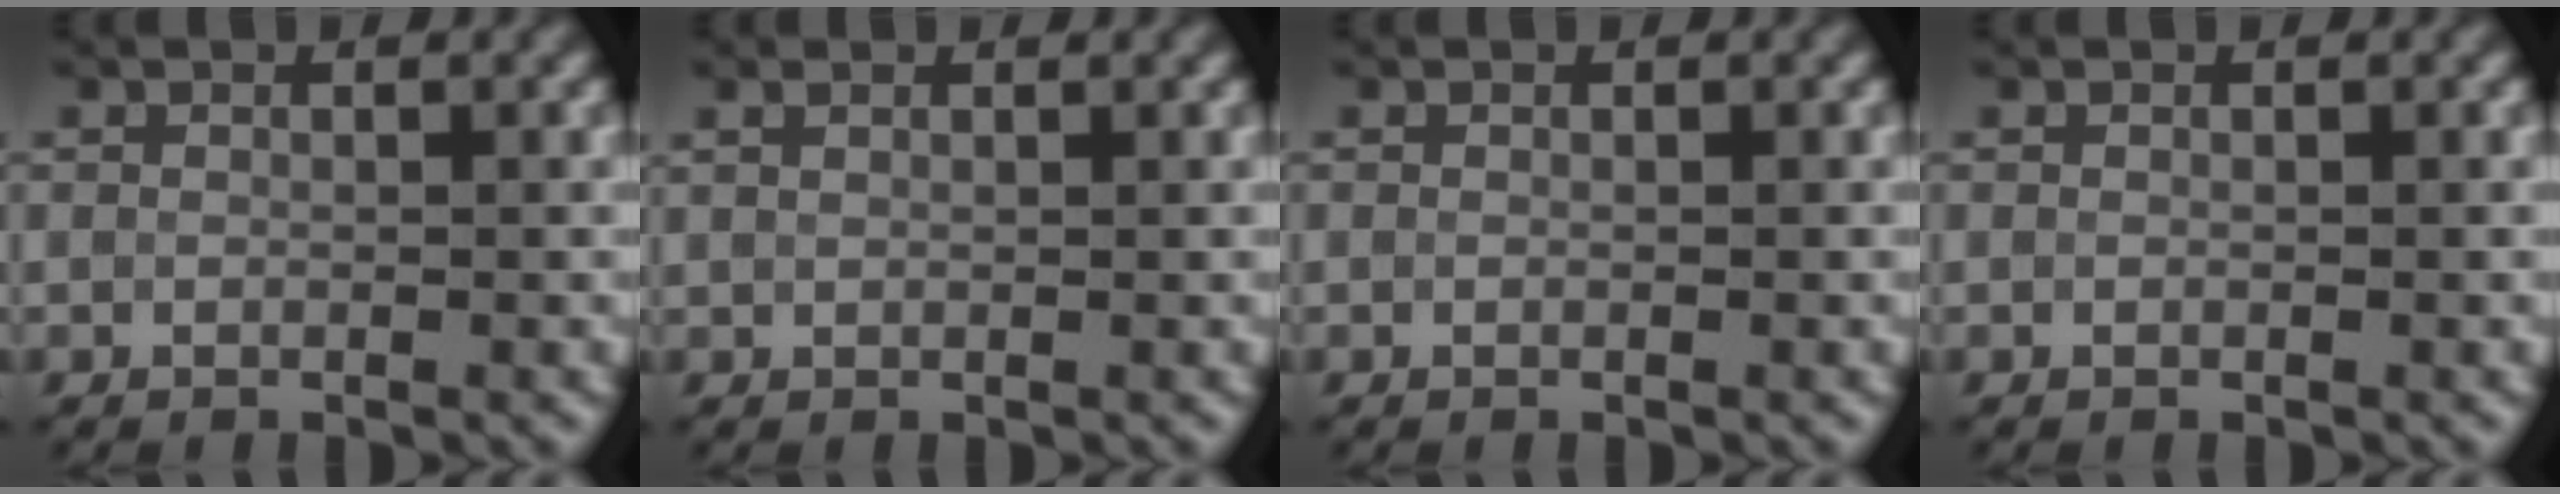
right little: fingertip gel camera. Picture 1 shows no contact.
{"total": 1.4, "force": [1.0, 0.6, 0.7], "torque": [-0.020, 0.003, 0.019]}
{"total": 0.0}
{"total": 0.0}